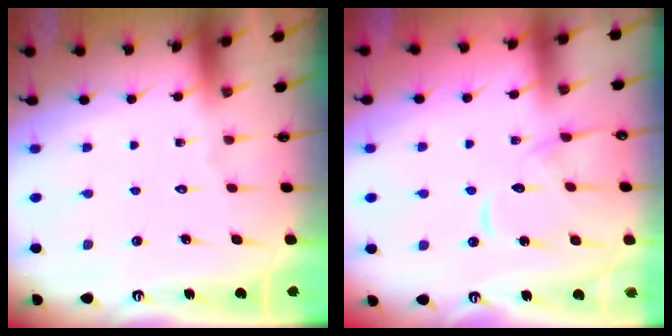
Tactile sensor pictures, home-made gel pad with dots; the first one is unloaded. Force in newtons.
{"total": 11.6, "press": 11.6, "slide": 1.0}